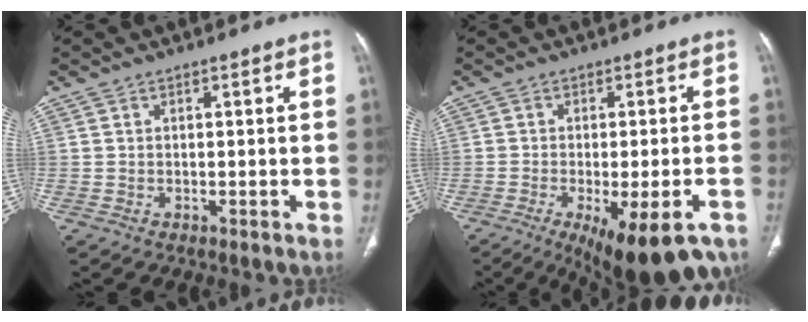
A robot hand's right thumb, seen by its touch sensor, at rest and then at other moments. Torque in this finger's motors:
{"motor_torque": [1.28, 1.14, 0.16, -0.48, 0.08]}